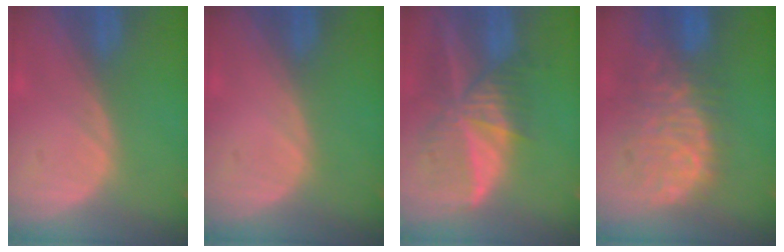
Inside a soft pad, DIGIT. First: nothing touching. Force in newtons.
{"total": 0.0}
{"total": 9.3, "press": 8.1, "slide": 4.6}
{"total": 11.3, "press": 9.6, "slide": 5.8}